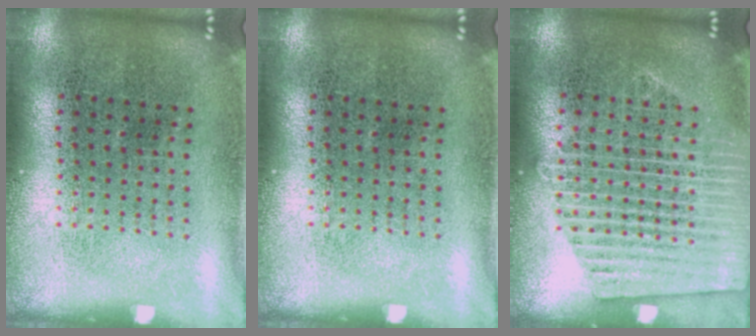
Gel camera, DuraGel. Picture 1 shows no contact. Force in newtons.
{"total": 0.0}
{"total": 1.6, "press": 1.6, "slide": 0.3}